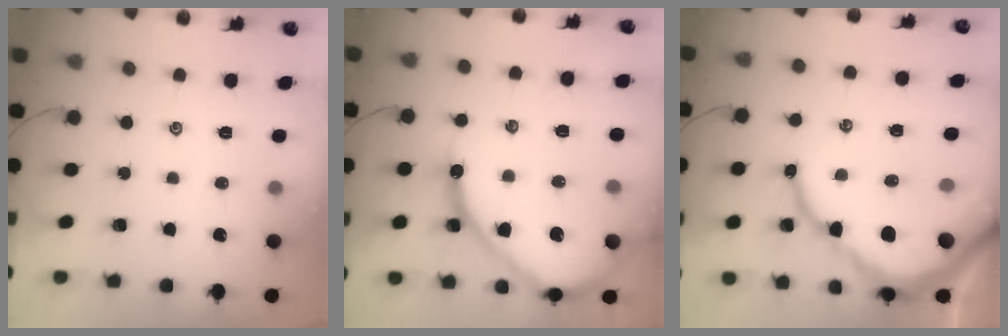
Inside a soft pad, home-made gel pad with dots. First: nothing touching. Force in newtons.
{"total": 18.1, "press": 18.1, "slide": 1.7}
{"total": 13.8, "press": 13.7, "slide": 1.5}